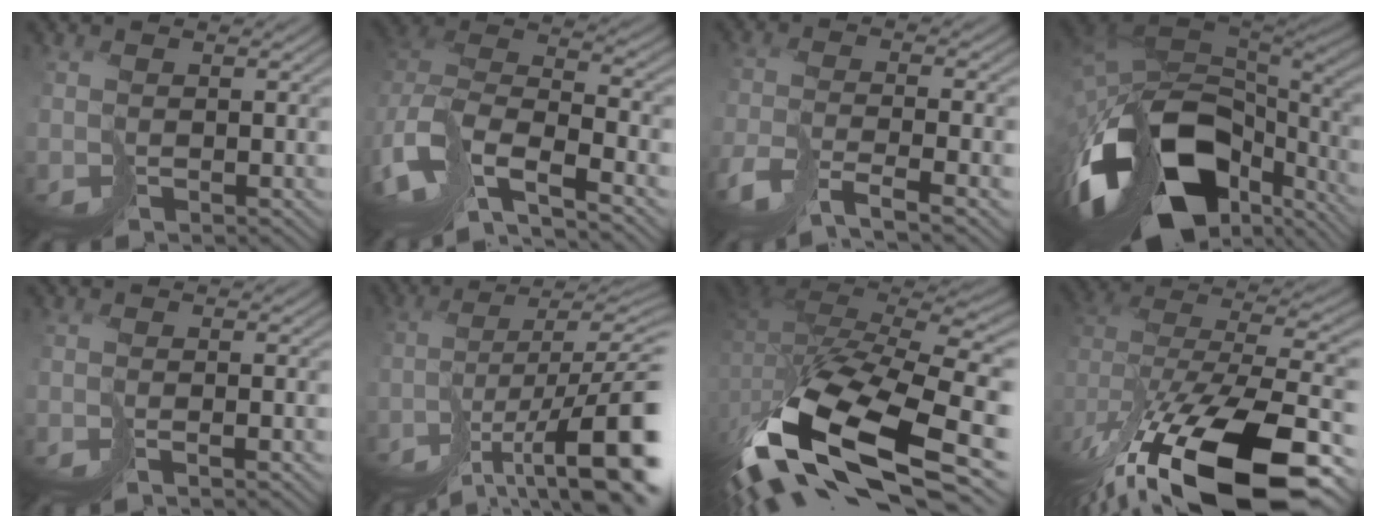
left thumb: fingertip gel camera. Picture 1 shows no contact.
{"total": 11.3, "force": [-7.1, 5.1, 7.1], "torque": [-0.162, -0.023, -0.123]}
{"total": 6.4, "force": [-4.6, 0.5, 4.4], "torque": [-0.075, -0.001, -0.100]}
{"total": 17.8, "force": [-8.5, 10.0, 12.1], "torque": [-0.270, -0.042, -0.120]}
{"total": 1.5, "force": [-1.1, -0.4, 0.9], "torque": [-0.008, 0.004, -0.023]}
{"total": 14.6, "force": [-7.3, 3.2, 12.2], "torque": [-0.188, -0.001, -0.123]}
{"total": 15.3, "force": [-7.4, 6.3, 11.8], "torque": [-0.245, -0.019, -0.129]}
{"total": 17.3, "force": [-10.4, 7.1, 11.9], "torque": [-0.239, -0.039, -0.140]}